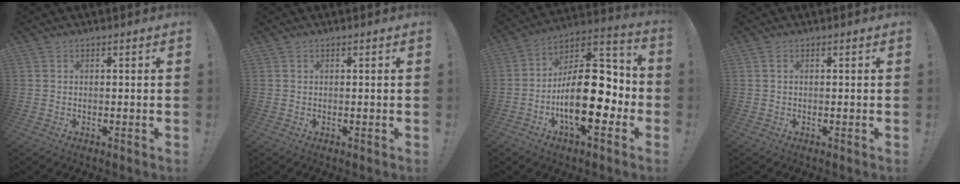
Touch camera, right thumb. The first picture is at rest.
{"total": 0.0}
{"total": 23.5, "force": [-4.4, 11.2, 20.2], "torque": [-0.330, 0.015, -0.062]}
{"total": 0.6, "force": [0.1, 0.2, 0.6], "torque": [-0.021, 0.006, 0.002]}